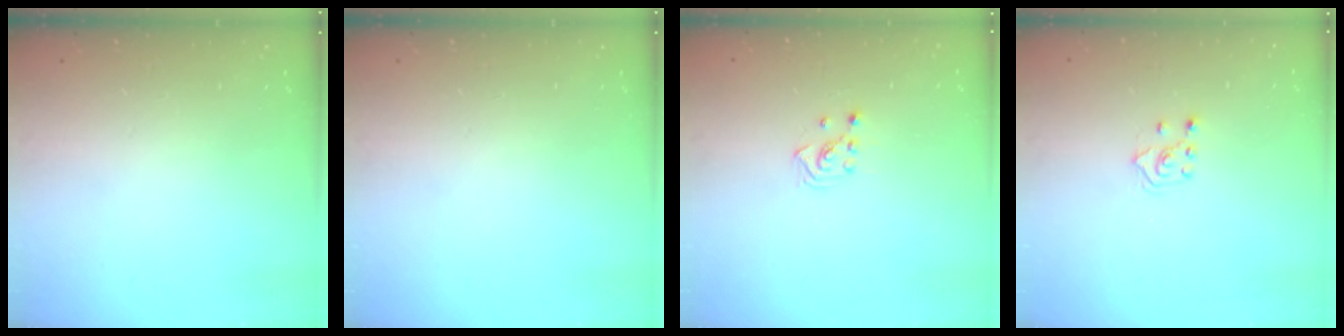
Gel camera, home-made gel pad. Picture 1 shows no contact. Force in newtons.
{"total": 0.0}
{"total": 2.5, "press": 2.4, "slide": 0.8}
{"total": 4.0, "press": 3.9, "slide": 1.0}